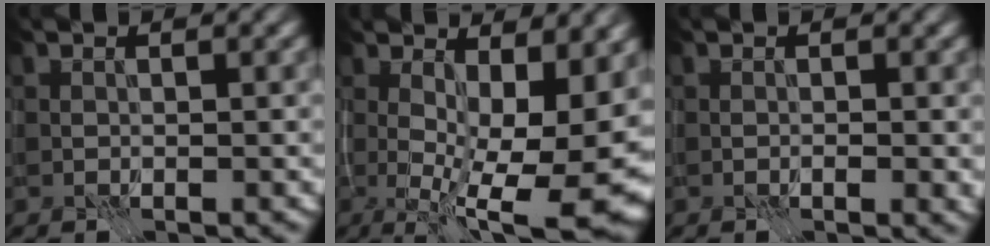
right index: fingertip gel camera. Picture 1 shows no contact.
{"total": 14.1, "force": [0.3, 4.9, 13.3], "torque": [-0.169, -0.007, 0.035]}
{"total": 1.0, "force": [-0.5, 0.1, 0.9], "torque": [-0.013, 0.000, -0.006]}